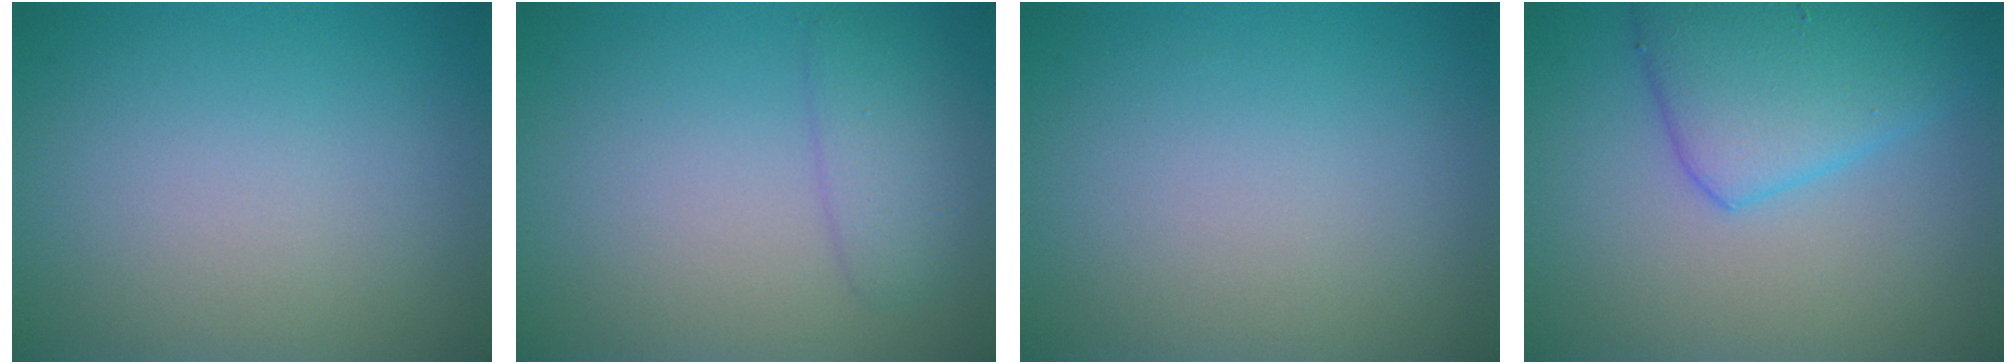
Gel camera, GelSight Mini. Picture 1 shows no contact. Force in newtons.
{"total": 2.3, "press": 2.3, "slide": 0.1}
{"total": 0.0}
{"total": 5.4, "press": 5.4, "slide": 0.3}